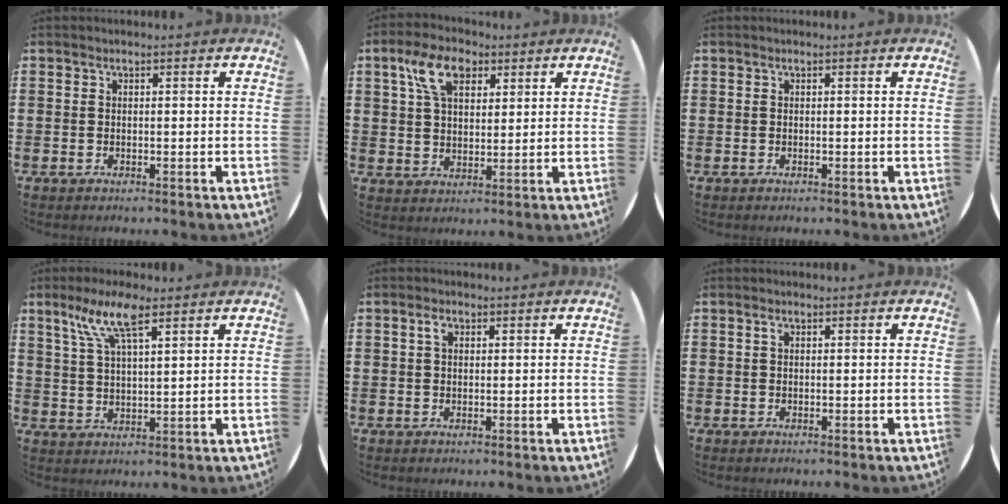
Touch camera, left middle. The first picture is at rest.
{"total": 6.9, "force": [3.8, 4.1, 4.1], "torque": [-0.088, 0.013, 0.069]}
{"total": 0.0}
{"total": 7.5, "force": [5.0, 1.9, 5.3], "torque": [-0.118, 0.002, 0.087]}
{"total": 1.8, "force": [0.8, 1.1, 1.2], "torque": [-0.010, 0.001, 0.010]}
{"total": 0.7, "force": [0.3, 0.5, 0.4], "torque": [-0.002, -0.001, 0.004]}